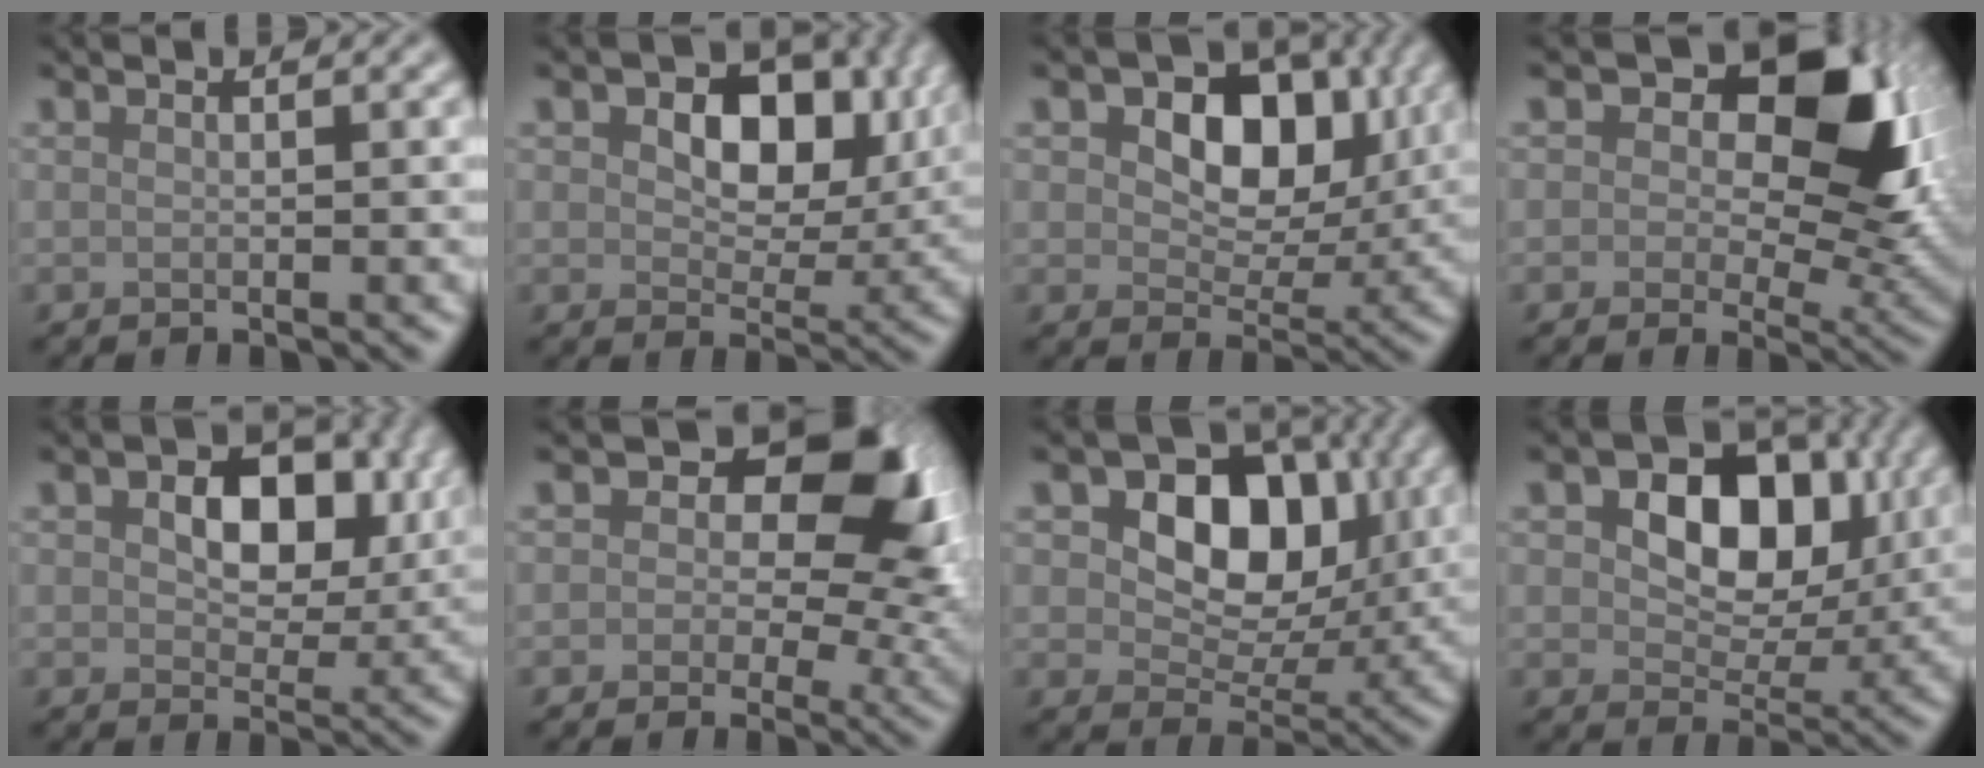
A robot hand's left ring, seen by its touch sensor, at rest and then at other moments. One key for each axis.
{"total": 7.2, "fx": 1.9, "fy": 4.7, "fz": 5.1, "tx": -0.088, "ty": -0.005, "tz": 0.038}
{"total": 7.0, "fx": 2.0, "fy": 4.8, "fz": 4.8, "tx": -0.083, "ty": -0.005, "tz": 0.036}
{"total": 10.6, "fx": 3.0, "fy": 6.6, "fz": 7.7, "tx": -0.104, "ty": -0.006, "tz": 0.053}
{"total": 6.5, "fx": 1.5, "fy": 4.2, "fz": 4.7, "tx": -0.082, "ty": -0.003, "tz": 0.032}
{"total": 9.4, "fx": 2.6, "fy": 6.0, "fz": 6.8, "tx": -0.082, "ty": 0.000, "tz": 0.045}
{"total": 8.9, "fx": 2.5, "fy": 6.2, "fz": 5.9, "tx": -0.098, "ty": 0.000, "tz": 0.041}
{"total": 8.2, "fx": 1.8, "fy": 5.6, "fz": 5.8, "tx": -0.103, "ty": 0.001, "tz": 0.035}